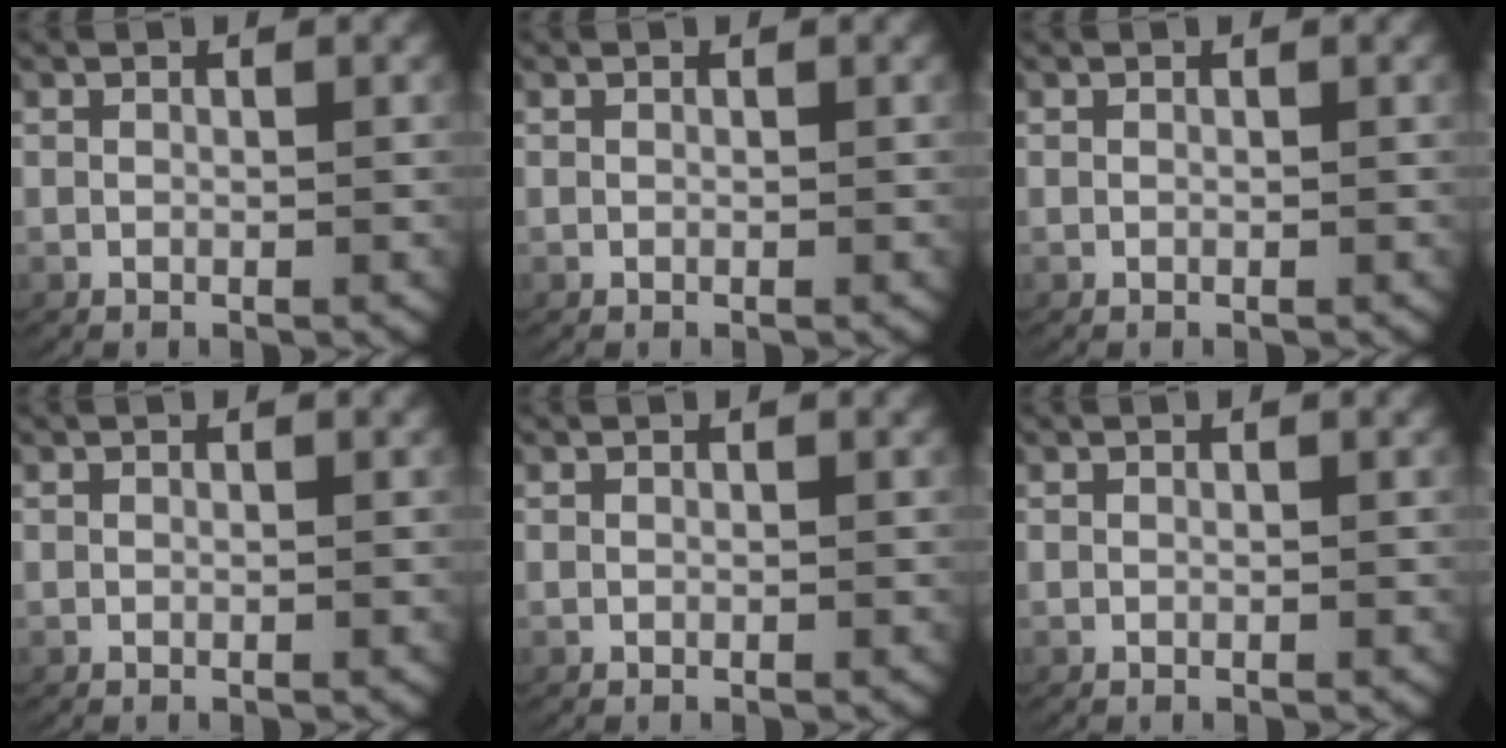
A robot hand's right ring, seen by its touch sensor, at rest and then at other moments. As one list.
[{"total": 0.0}, {"total": 0.0}, {"total": 0.0}, {"total": 0.0}, {"total": 0.0}]